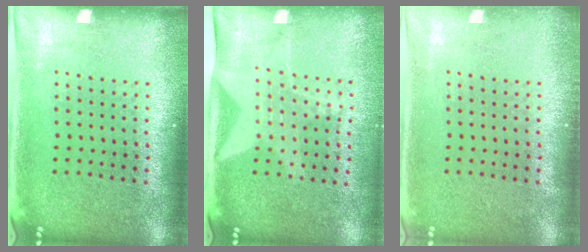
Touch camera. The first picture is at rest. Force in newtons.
{"total": 1.9, "press": 1.5, "slide": 1.1}
{"total": 0.8, "press": 0.8, "slide": 0.1}